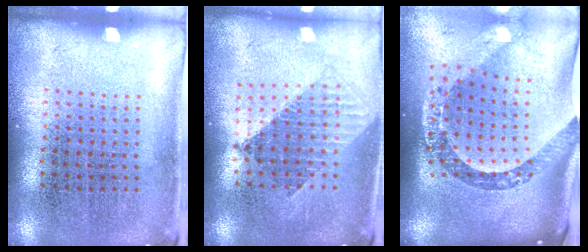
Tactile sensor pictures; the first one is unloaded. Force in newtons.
{"total": 1.6, "press": 1.3, "slide": 1.0}
{"total": 3.7, "press": 2.6, "slide": 2.6}